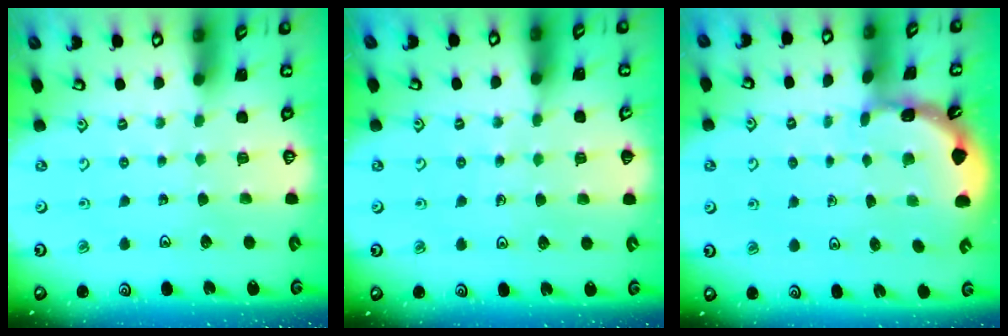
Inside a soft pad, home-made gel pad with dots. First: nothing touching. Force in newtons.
{"total": 4.5, "press": 4.4, "slide": 1.0}
{"total": 1.9, "press": 1.9, "slide": 0.0}